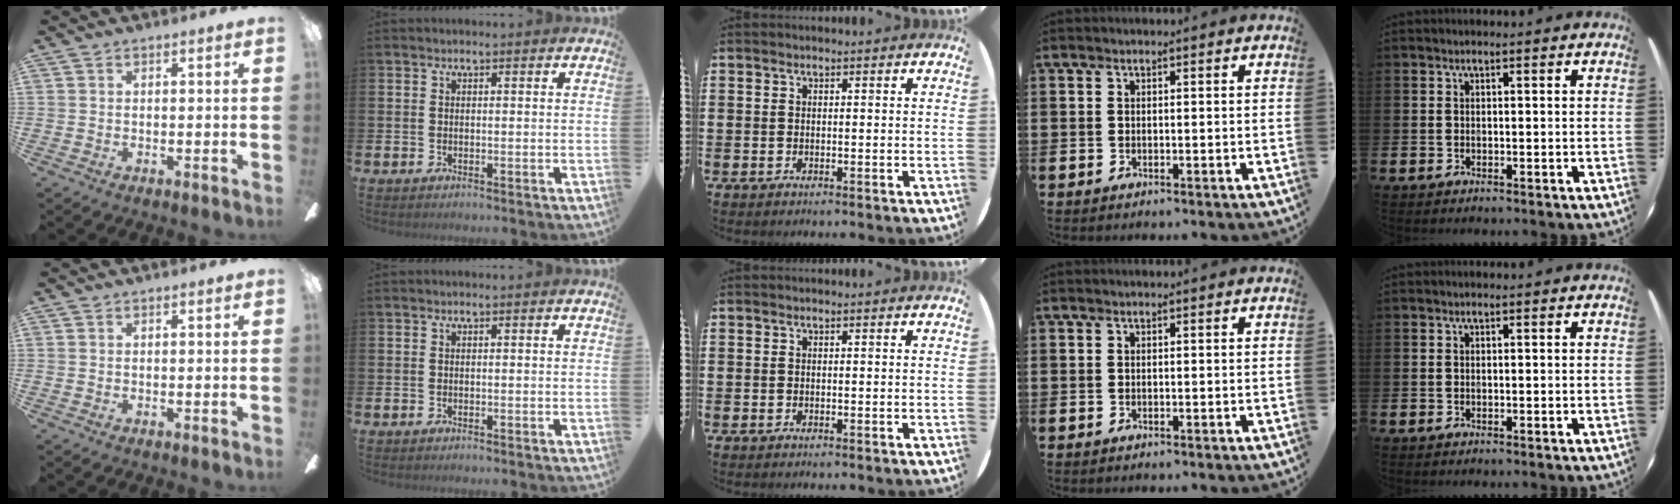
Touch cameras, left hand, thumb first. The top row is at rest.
{}